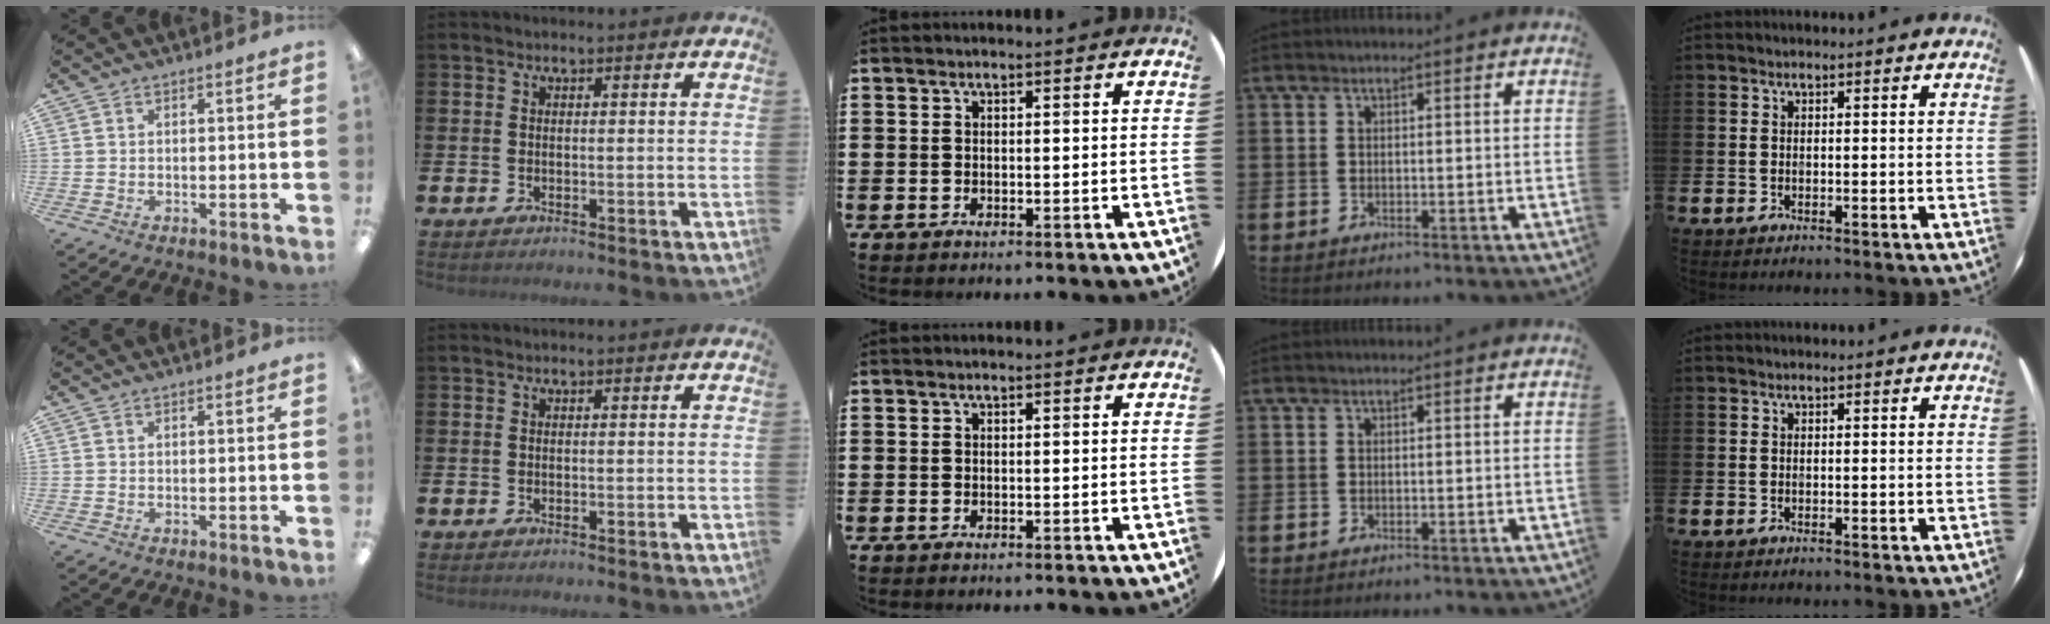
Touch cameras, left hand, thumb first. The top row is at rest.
{}